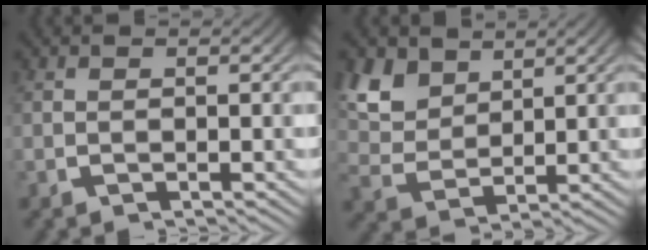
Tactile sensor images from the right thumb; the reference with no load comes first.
{"total": 6.0, "force": [2.5, 4.2, 3.6], "torque": [-0.099, -0.018, 0.060]}